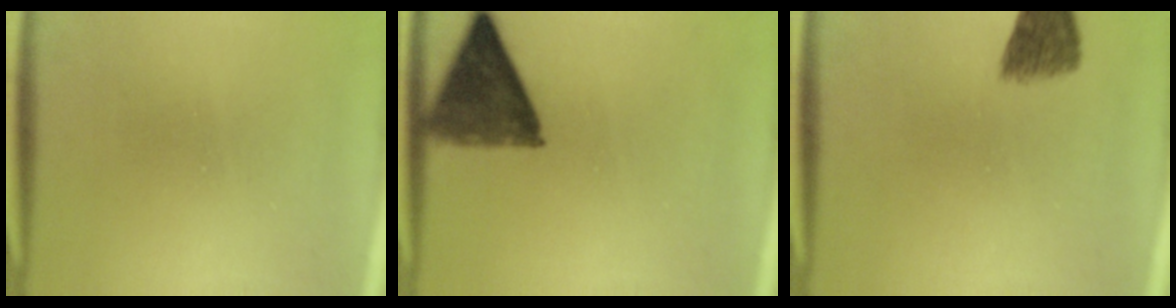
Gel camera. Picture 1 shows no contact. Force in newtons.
{"total": 8.7}
{"total": 4.2}